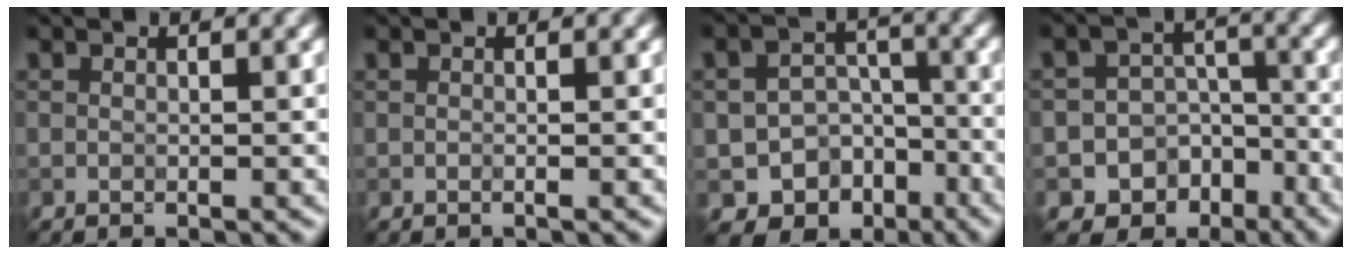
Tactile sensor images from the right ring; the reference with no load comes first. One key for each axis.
{"total": 0.6, "fx": 0.1, "fy": 0.2, "fz": 0.5, "tx": -0.007, "ty": -0.013, "tz": -0.006}
{"total": 7.4, "fx": -4.3, "fy": 5.6, "fz": 2.3, "tx": -0.012, "ty": -0.004, "tz": -0.067}
{"total": 8.4, "fx": -5.1, "fy": 6.5, "fz": 1.4, "tx": 0.003, "ty": -0.011, "tz": -0.090}